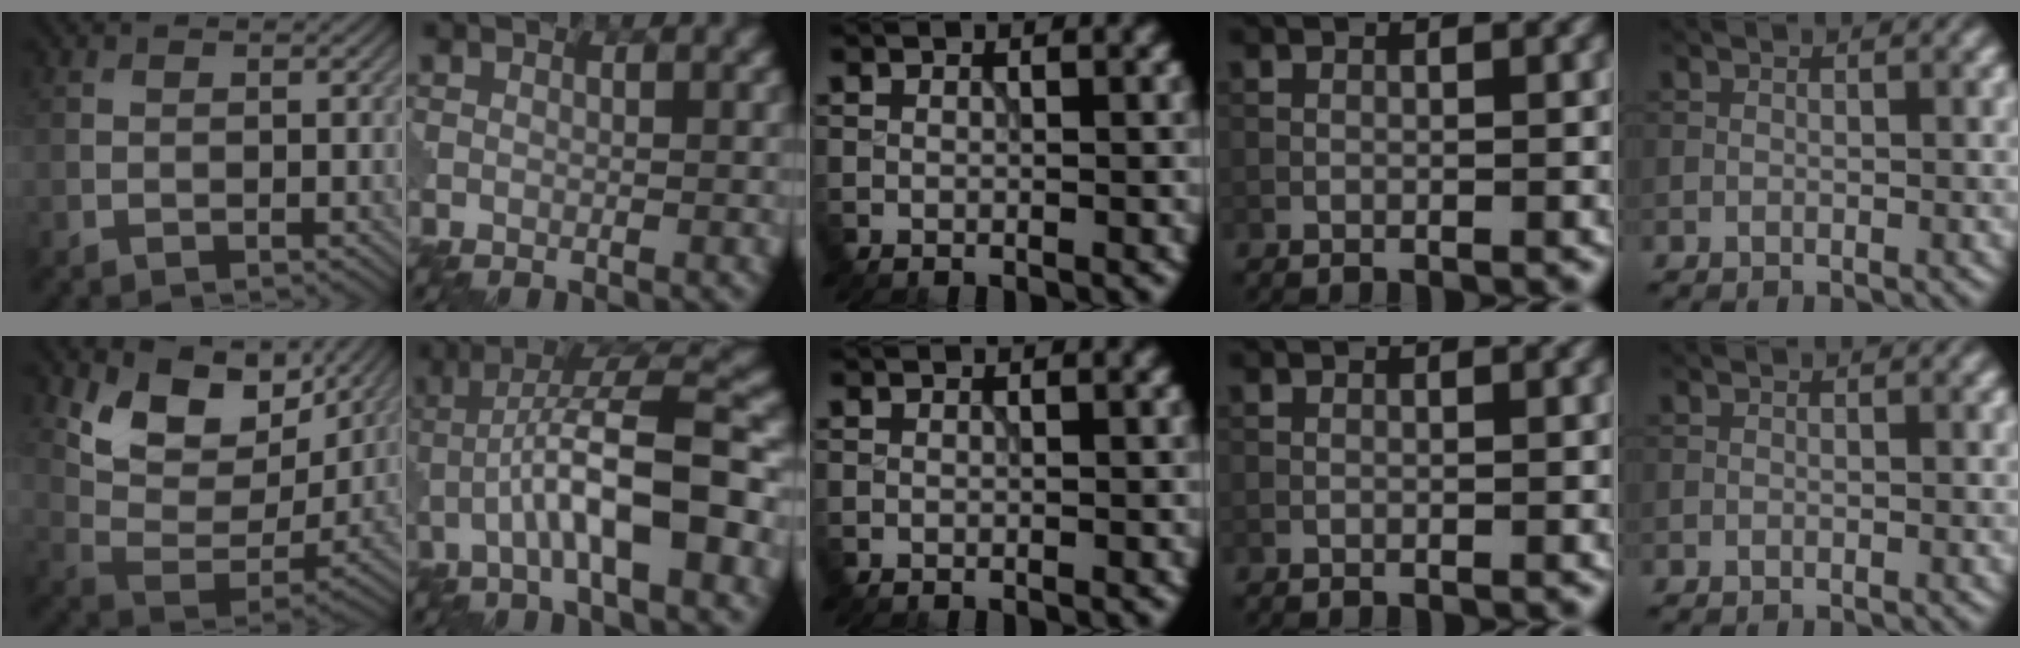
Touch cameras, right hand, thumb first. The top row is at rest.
{"thumb": {"total": 11.1, "force": [6.2, 6.4, 6.6], "torque": [-0.134, -0.017, 0.113]}, "index": {"total": 8.3, "force": [-2.4, 1.7, 7.8], "torque": [-0.129, 0.021, -0.039]}}